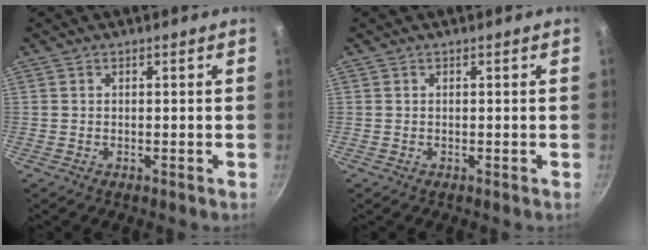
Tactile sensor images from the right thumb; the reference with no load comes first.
{"total": 0.0}